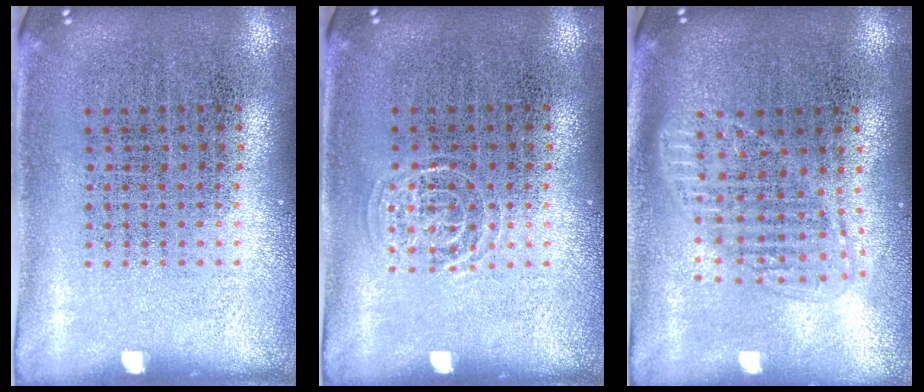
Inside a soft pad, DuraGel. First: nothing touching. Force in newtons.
{"total": 0.5, "press": 0.5, "slide": 0.1}
{"total": 1.6, "press": 1.3, "slide": 0.8}